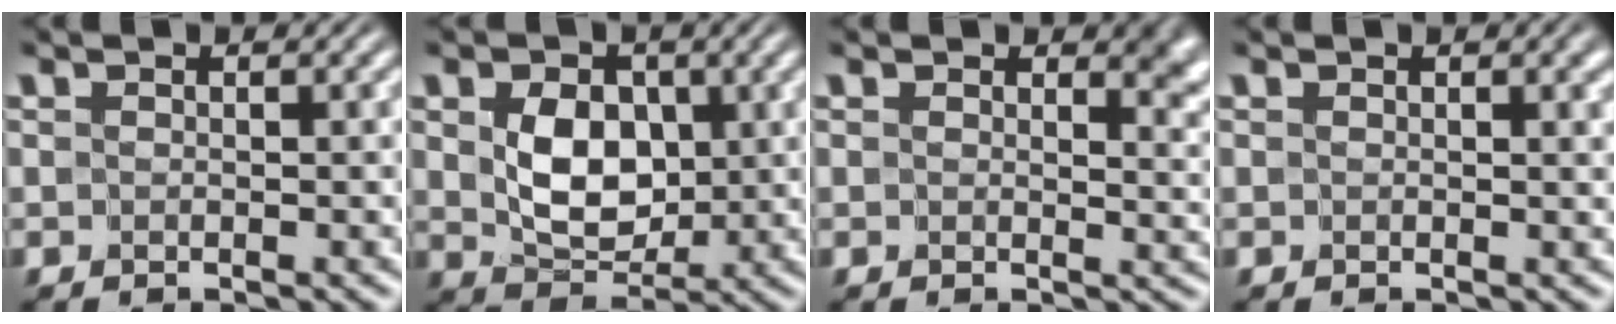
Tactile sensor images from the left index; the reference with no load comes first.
{"total": 4.4, "force": [0.6, 3.2, 3.0], "torque": [-0.062, -0.008, 0.013]}
{"total": 4.0, "force": [1.9, 2.1, 2.8], "torque": [-0.031, -0.008, 0.026]}
{"total": 2.2, "force": [1.0, 0.9, 1.8], "torque": [-0.016, 0.002, 0.010]}